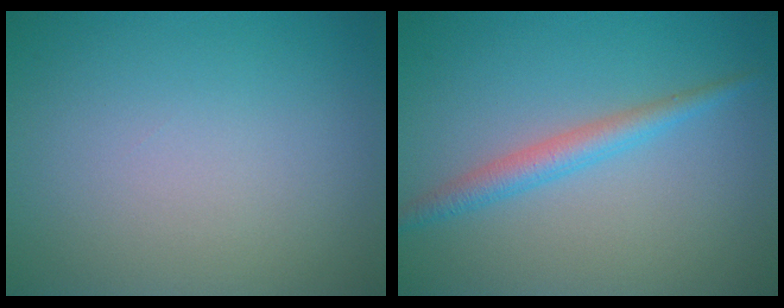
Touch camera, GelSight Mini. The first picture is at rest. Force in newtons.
{"total": 2.5, "press": 2.5, "slide": 0.0}